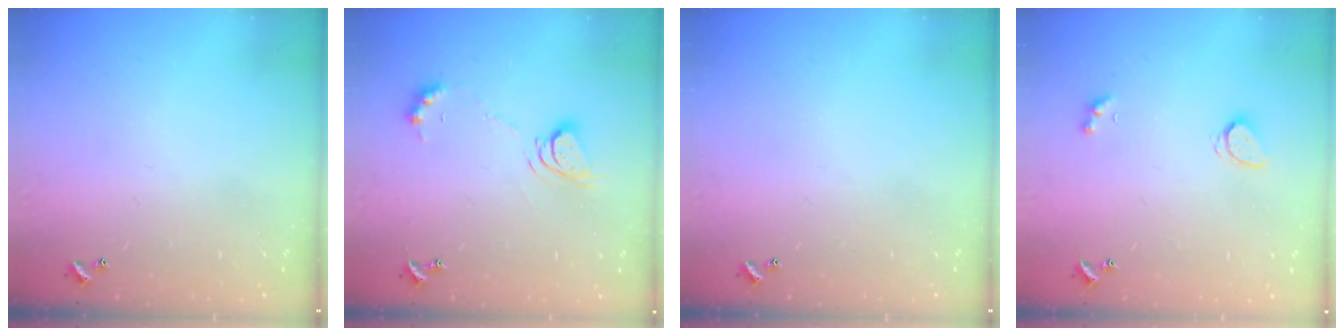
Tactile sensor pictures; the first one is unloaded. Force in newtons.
{"total": 7.8, "press": 7.7, "slide": 0.9}
{"total": 0.0}
{"total": 2.1, "press": 2.0, "slide": 0.4}